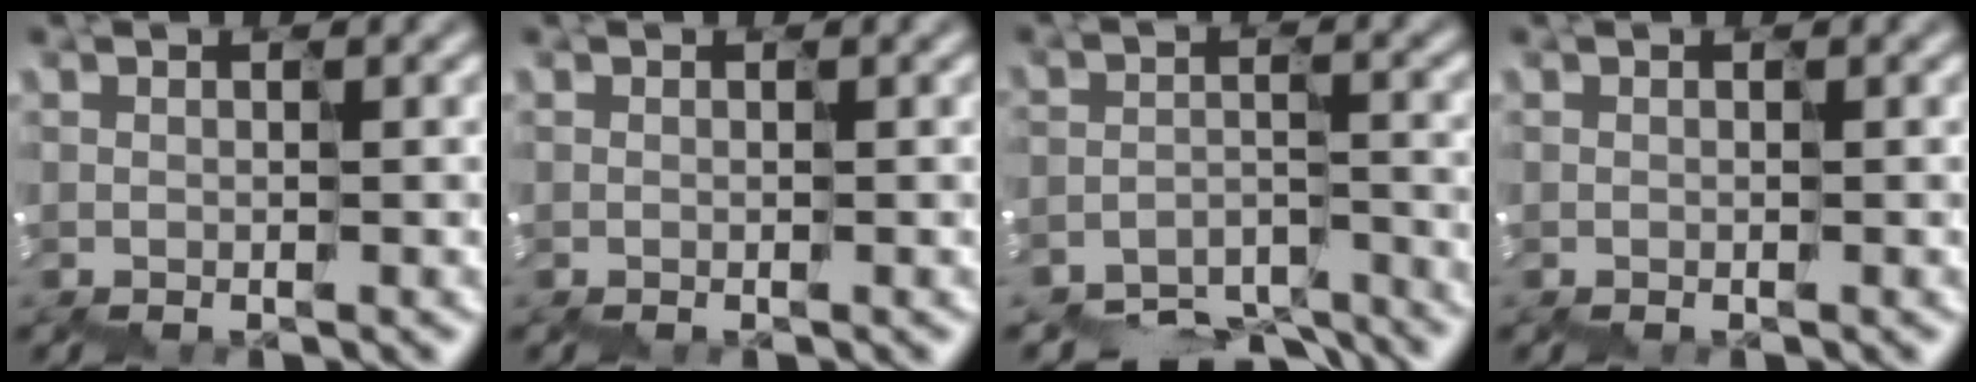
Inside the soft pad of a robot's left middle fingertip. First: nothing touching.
{"total": 0.0}
{"total": 7.5, "force": [-7.2, 1.5, 1.4], "torque": [-0.042, -0.021, -0.102]}
{"total": 0.0}